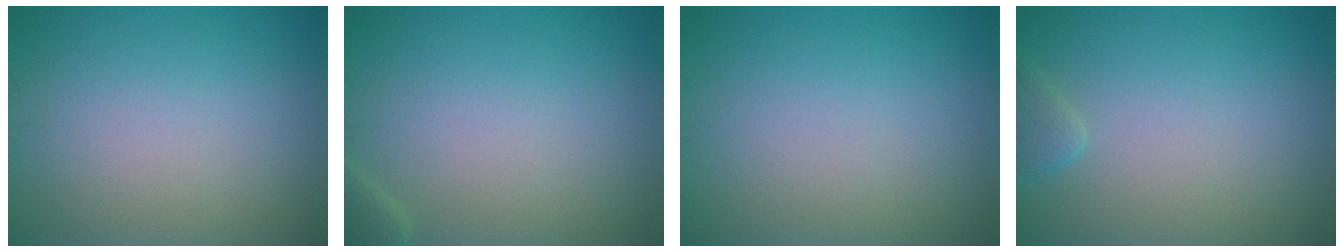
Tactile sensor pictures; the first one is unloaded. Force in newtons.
{"total": 1.1, "press": 1.1, "slide": 0.1}
{"total": 0.0}
{"total": 1.3, "press": 1.3, "slide": 0.1}